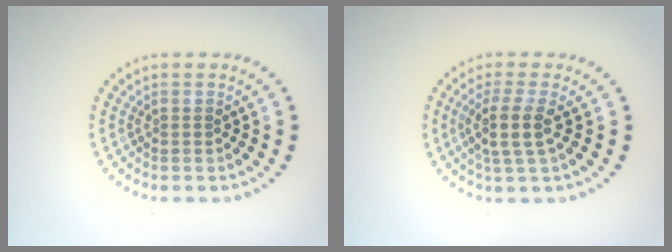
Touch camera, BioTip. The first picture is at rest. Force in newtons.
{"total": 2.9, "press": 2.4, "slide": 1.6}